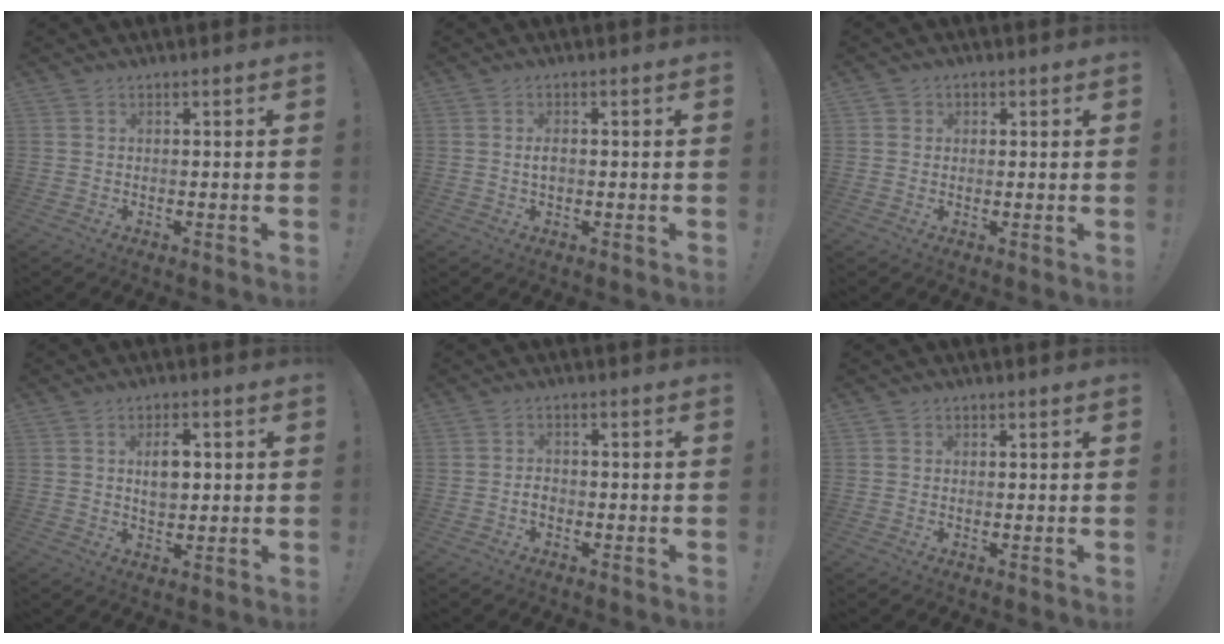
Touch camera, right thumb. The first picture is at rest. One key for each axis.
{"total": 1.7, "fx": -0.3, "fy": 1.0, "fz": 1.4, "tx": -0.023, "ty": 0.002, "tz": -0.006}
{"total": 2.1, "fx": 0.2, "fy": 2.0, "fz": 0.5, "tx": -0.005, "ty": 0.004, "tz": 0.003}
{"total": 6.5, "fx": 1.0, "fy": 4.4, "fz": 4.7, "tx": -0.069, "ty": 0.005, "tz": 0.016}
{"total": 2.3, "fx": -1.2, "fy": 1.6, "fz": 1.1, "tx": -0.013, "ty": 0.006, "tz": -0.022}
{"total": 1.1, "fx": 0.1, "fy": 1.1, "fz": 0.3, "tx": 0.001, "ty": 0.001, "tz": -0.001}